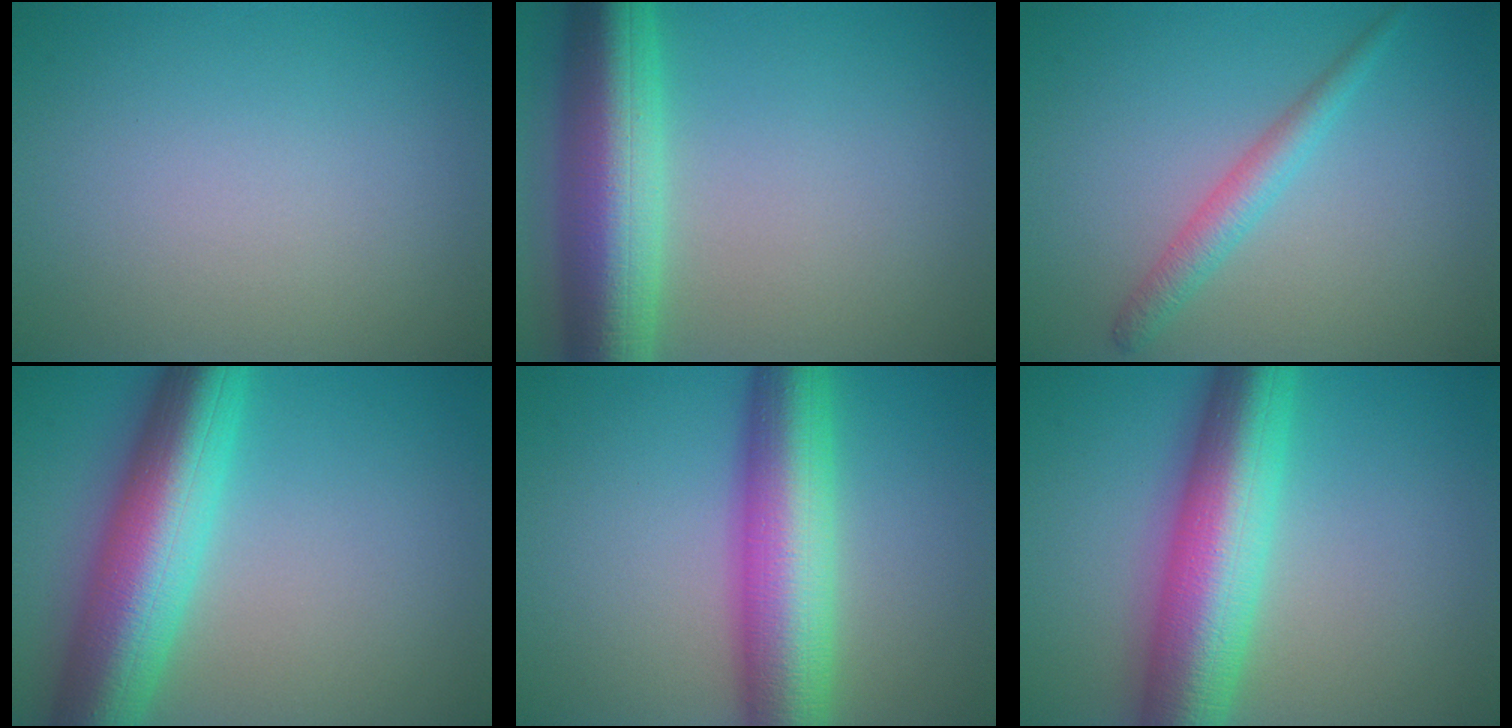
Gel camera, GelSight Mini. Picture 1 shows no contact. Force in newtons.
{"total": 9.6, "press": 9.6, "slide": 0.4}
{"total": 2.4, "press": 2.4, "slide": 0.1}
{"total": 10.9, "press": 10.9, "slide": 0.2}
{"total": 9.9, "press": 9.9, "slide": 0.1}
{"total": 10.7, "press": 10.7, "slide": 0.1}